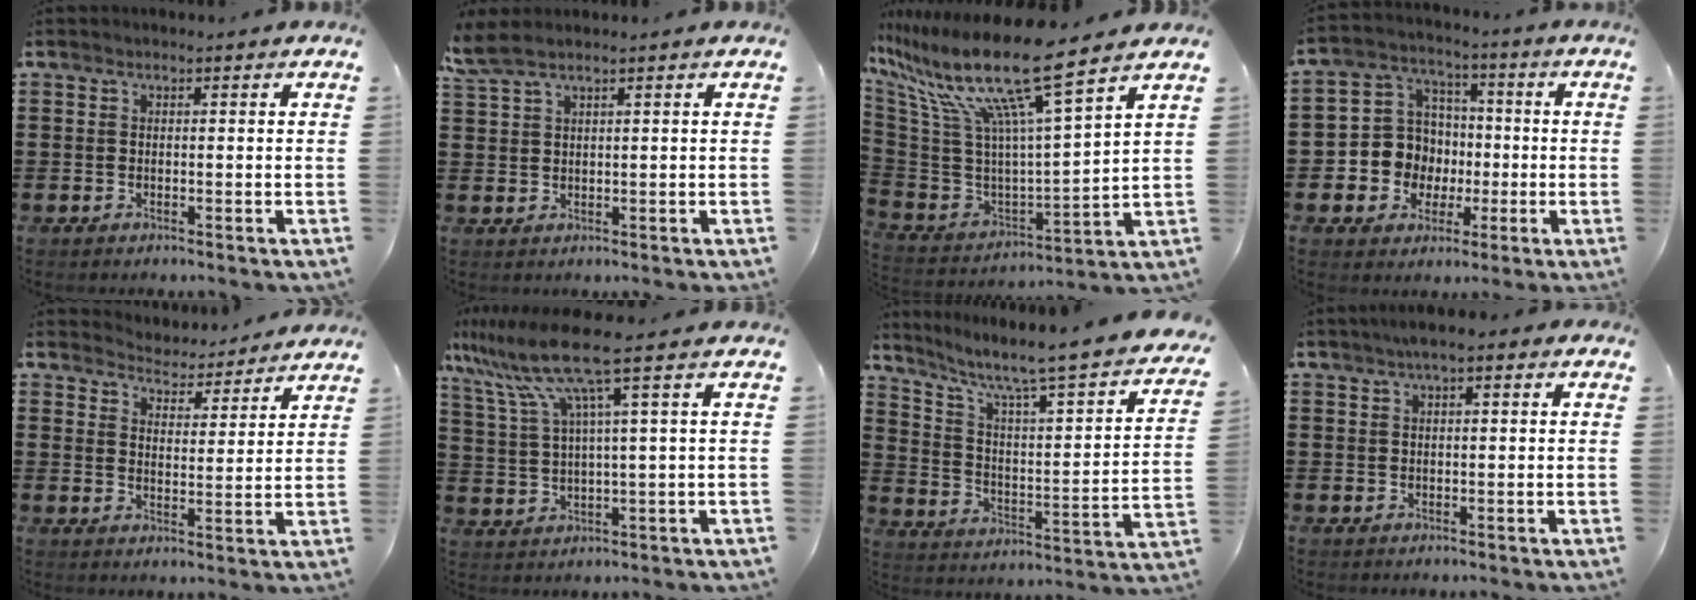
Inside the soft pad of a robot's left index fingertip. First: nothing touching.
{"total": 2.6, "force": [1.8, 0.4, 1.8], "torque": [-0.041, 0.000, 0.034]}
{"total": 16.1, "force": [11.2, 0.8, 11.6], "torque": [-0.248, -0.075, 0.176]}
{"total": 8.3, "force": [-0.6, 8.1, 1.8], "torque": [-0.078, 0.006, -0.006]}
{"total": 4.2, "force": [4.2, 0.3, -0.1], "torque": [-0.012, -0.030, 0.069]}
{"total": 10.2, "force": [5.6, 0.1, 8.5], "torque": [-0.212, -0.030, 0.084]}
{"total": 6.0, "force": [4.6, 0.1, 3.8], "torque": [-0.097, -0.049, 0.065]}
{"total": 2.2, "force": [0.9, 0.7, 1.9], "torque": [-0.038, 0.006, 0.014]}